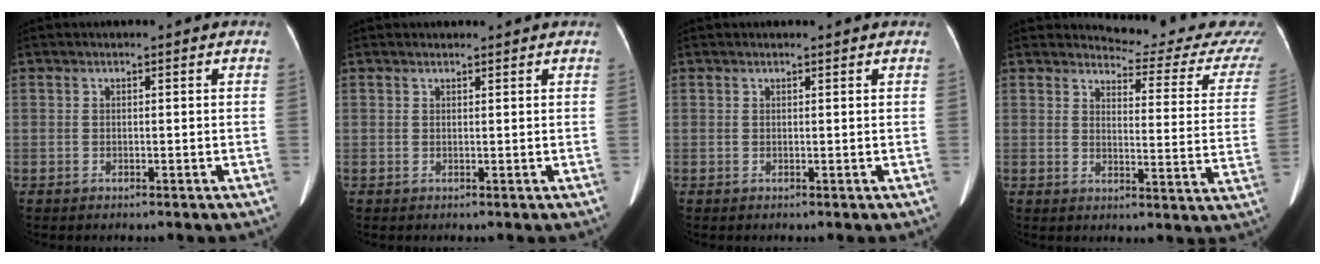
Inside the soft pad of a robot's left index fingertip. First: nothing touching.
{"total": 2.1, "force": [2.0, 0.3, 0.4], "torque": [-0.012, 0.016, 0.027]}
{"total": 2.0, "force": [1.9, 0.2, 0.5], "torque": [-0.010, 0.012, 0.021]}
{"total": 16.1, "force": [15.9, 1.0, 2.4], "torque": [-0.013, -0.112, 0.157]}